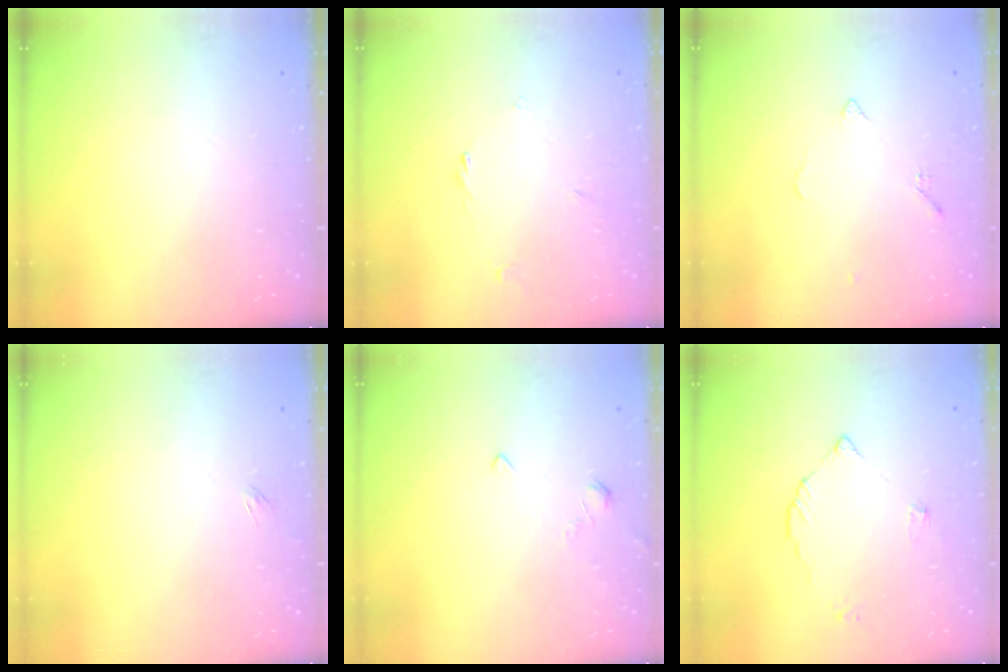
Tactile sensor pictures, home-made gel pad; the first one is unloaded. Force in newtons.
{"total": 1.2, "press": 1.2, "slide": 0.4}
{"total": 3.8, "press": 3.7, "slide": 0.7}
{"total": 1.8, "press": 1.7, "slide": 0.3}
{"total": 1.6, "press": 1.5, "slide": 0.5}
{"total": 3.2, "press": 3.1, "slide": 0.4}